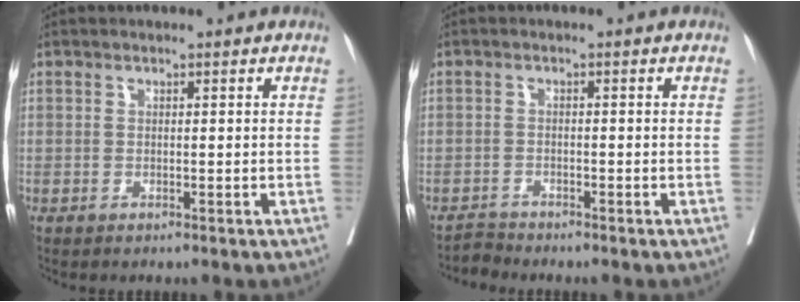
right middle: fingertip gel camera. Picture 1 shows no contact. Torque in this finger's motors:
{"motor_torque": [-0.07, 0.08, -0.02, -0.02]}